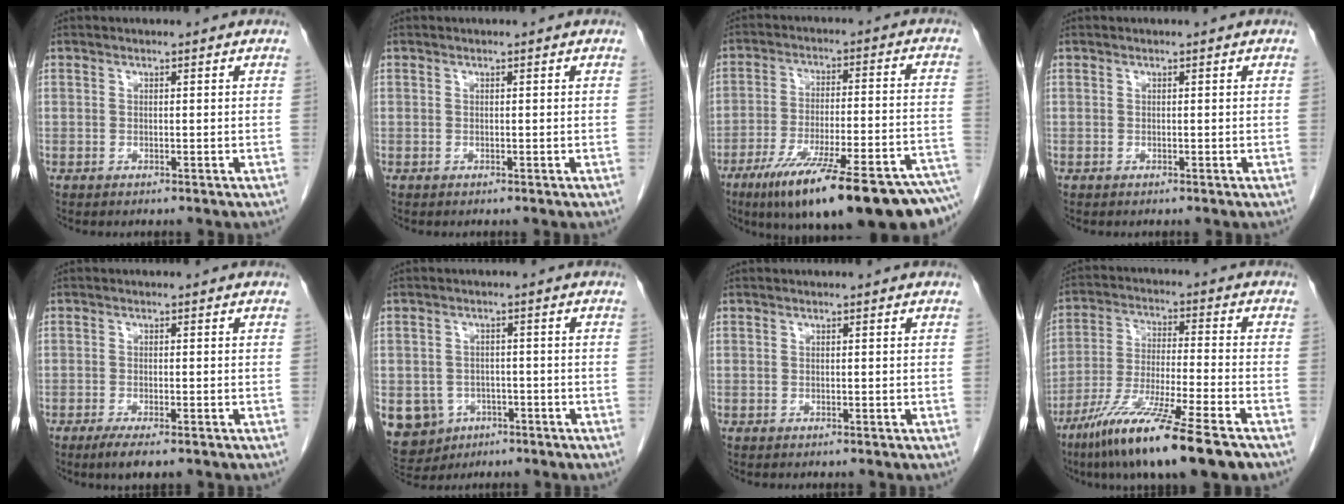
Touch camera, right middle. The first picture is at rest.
{"total": 0.0}
{"total": 25.8, "force": [-18.5, 2.4, 17.8], "torque": [-0.195, -0.011, -0.271]}
{"total": 0.0}
{"total": 3.7, "force": [-2.5, 0.6, 2.7], "torque": [-0.046, -0.010, -0.038]}
{"total": 10.0, "force": [-4.2, 8.7, 2.8], "torque": [-0.079, 0.009, -0.052]}
{"total": 0.0}
{"total": 15.8, "force": [-10.4, 0.2, 11.8], "torque": [-0.218, -0.051, -0.187]}